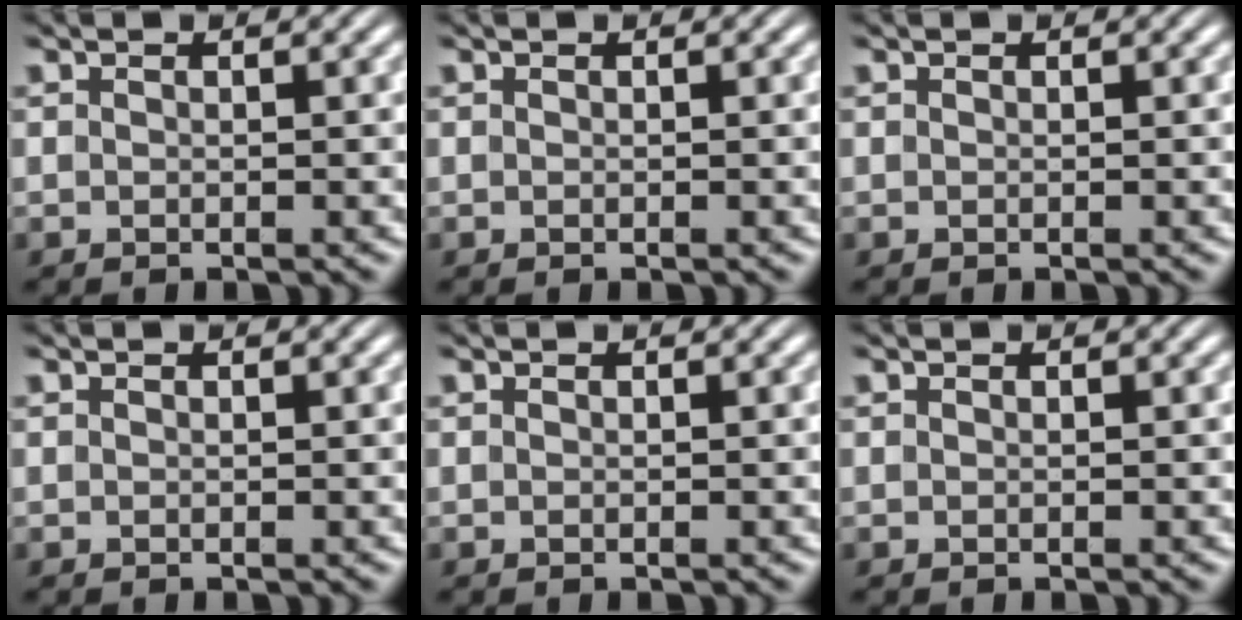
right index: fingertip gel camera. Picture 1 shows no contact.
{"total": 0.0}
{"total": 0.0}
{"total": 0.0}
{"total": 0.0}
{"total": 0.0}